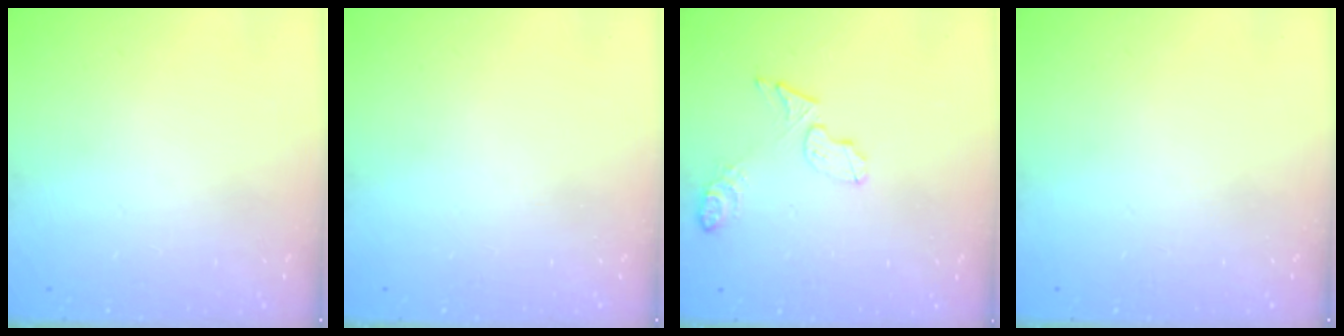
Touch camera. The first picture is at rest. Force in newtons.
{"total": 0.0}
{"total": 6.9, "press": 6.9, "slide": 0.5}
{"total": 0.0}